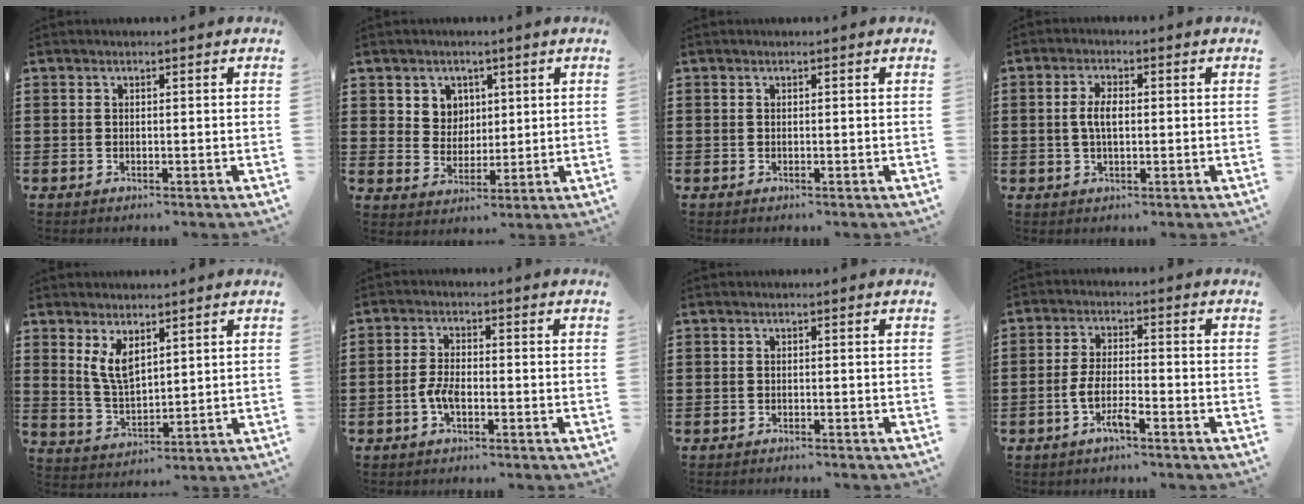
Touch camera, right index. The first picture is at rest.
{"total": 4.7, "force": [2.2, 4.1, 0.5], "torque": [-0.025, 0.007, 0.038]}
{"total": 0.0}
{"total": 3.7, "force": [0.1, 1.6, 3.3], "torque": [-0.073, 0.002, -0.002]}
{"total": 5.2, "force": [2.7, 2.2, 3.8], "torque": [-0.081, -0.002, 0.050]}
{"total": 3.3, "force": [-1.5, 1.1, 2.7], "torque": [-0.072, -0.007, -0.032]}
{"total": 0.8, "force": [-0.8, 0.1, -0.1], "torque": [-0.001, 0.001, -0.018]}
{"total": 4.5, "force": [-2.5, 1.0, 3.6], "torque": [-0.089, -0.003, -0.055]}